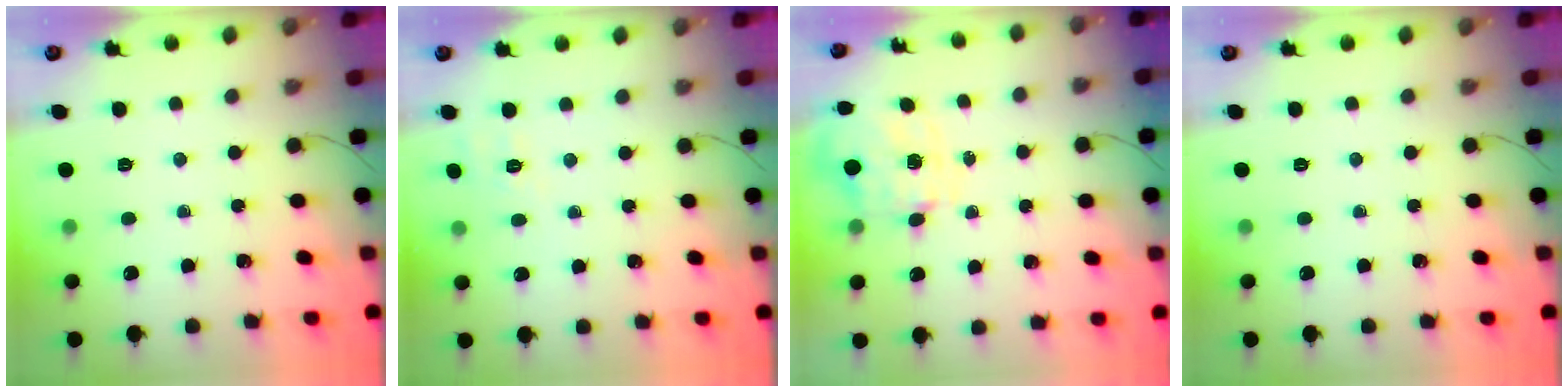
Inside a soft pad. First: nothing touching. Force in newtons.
{"total": 2.0, "press": 0.7, "slide": 1.9}
{"total": 3.5, "press": 3.3, "slide": 1.0}
{"total": 0.0}